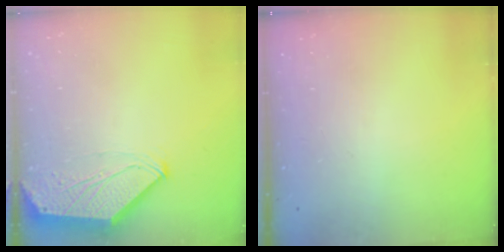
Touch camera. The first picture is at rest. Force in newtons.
{"total": 0.0}